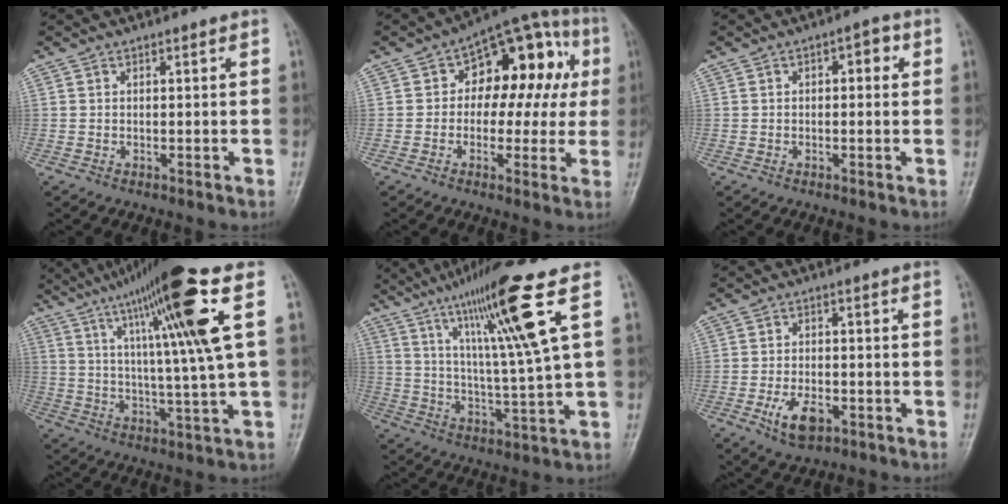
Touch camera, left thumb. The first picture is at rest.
{"total": 16.1, "force": [2.3, 10.3, 12.1], "torque": [-0.092, 0.047, 0.023]}
{"total": 3.4, "force": [0.8, 1.8, 2.8], "torque": [-0.023, 0.009, 0.004]}
{"total": 19.1, "force": [7.6, 0.3, 17.5], "torque": [-0.282, -0.010, 0.118]}
{"total": 17.1, "force": [7.8, 0.1, 15.3], "torque": [-0.262, -0.026, 0.135]}
{"total": 6.3, "force": [-2.7, 3.3, 4.6], "torque": [-0.080, 0.008, -0.042]}